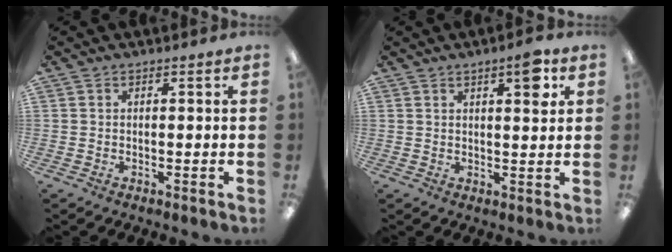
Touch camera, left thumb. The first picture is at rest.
{"total": 6.0, "force": [3.2, 1.7, 4.8], "torque": [-0.061, -0.011, 0.046]}